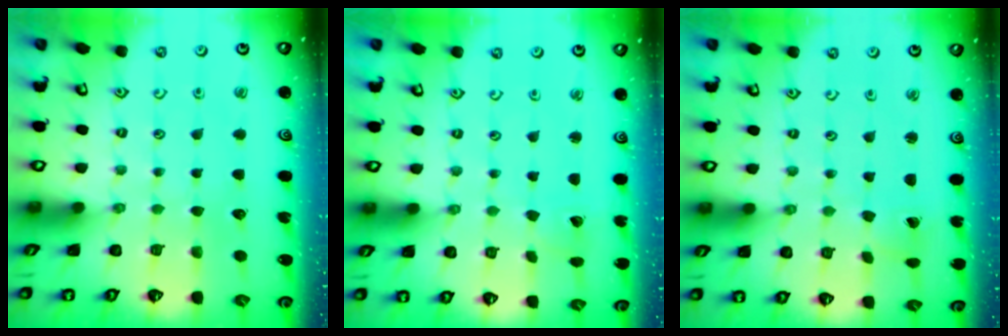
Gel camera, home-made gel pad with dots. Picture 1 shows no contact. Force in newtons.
{"total": 1.6, "press": 1.6, "slide": 0.1}
{"total": 0.9, "press": 0.9, "slide": 0.0}